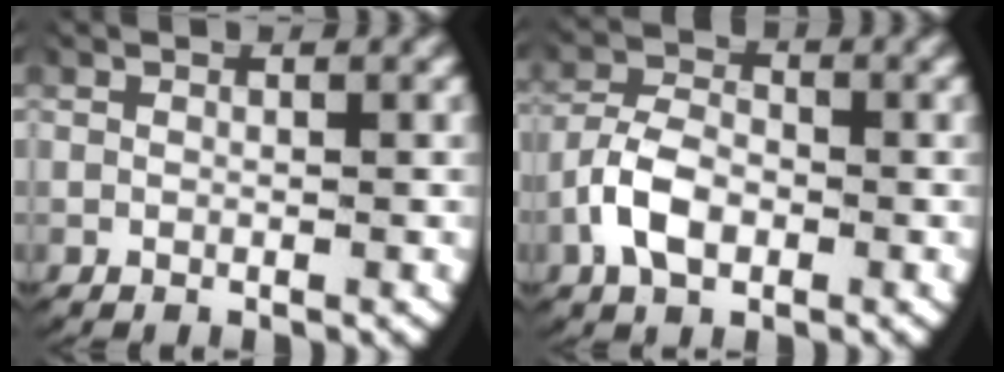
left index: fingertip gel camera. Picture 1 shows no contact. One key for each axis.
{"total": 4.5, "fx": -1.5, "fy": 3.1, "fz": 2.8, "tx": -0.063, "ty": -0.009, "tz": -0.023}